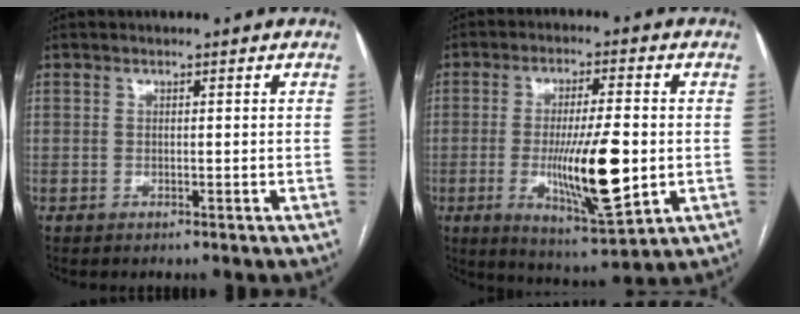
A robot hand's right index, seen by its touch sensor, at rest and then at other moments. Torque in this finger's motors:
{"motor_torque": [2.14, 0.00, 0.93, 0.21]}